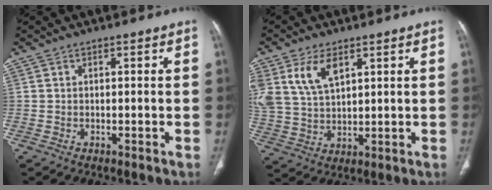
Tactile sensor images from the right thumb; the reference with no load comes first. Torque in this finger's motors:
{"motor_torque": [0.10, 0.13, 0.73, 0.78, 0.11]}